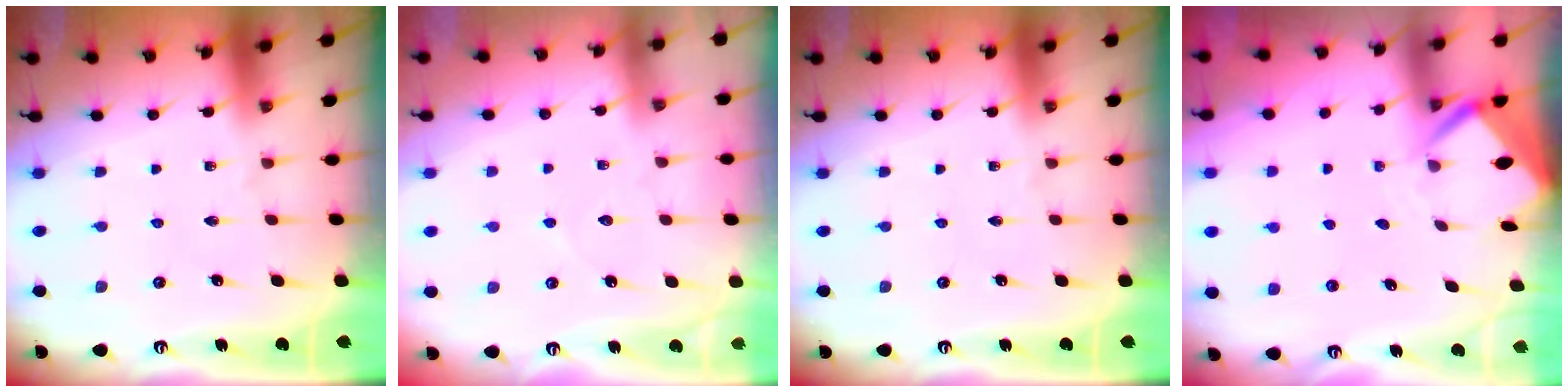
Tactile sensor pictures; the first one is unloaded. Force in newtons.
{"total": 2.4, "press": 2.4, "slide": 0.3}
{"total": 0.0}
{"total": 3.1, "press": 3.1, "slide": 0.1}